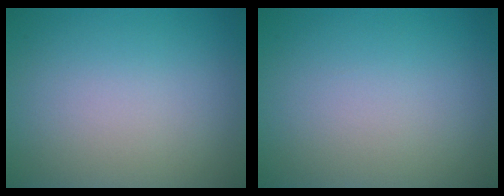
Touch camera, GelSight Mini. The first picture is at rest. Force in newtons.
{"total": 0.0}